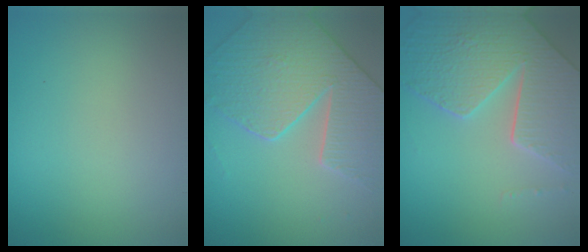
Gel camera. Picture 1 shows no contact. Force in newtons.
{"total": 5.3, "press": 5.0, "slide": 1.8}
{"total": 8.8, "press": 6.2, "slide": 6.2}